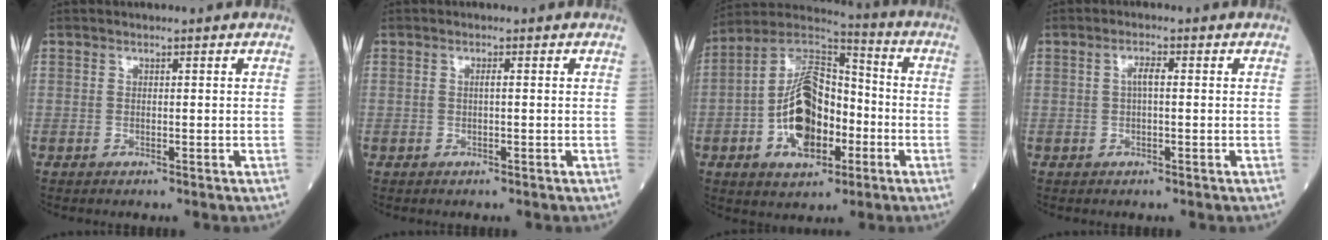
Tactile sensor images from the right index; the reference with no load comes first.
{"total": 0.8, "force": [0.1, 0.1, 0.8], "torque": [-0.017, 0.001, 0.000]}
{"total": 15.3, "force": [-3.7, 7.6, 12.7], "torque": [-0.252, 0.019, -0.064]}
{"total": 1.8, "force": [0.1, 0.4, 1.8], "torque": [-0.037, 0.004, 0.002]}